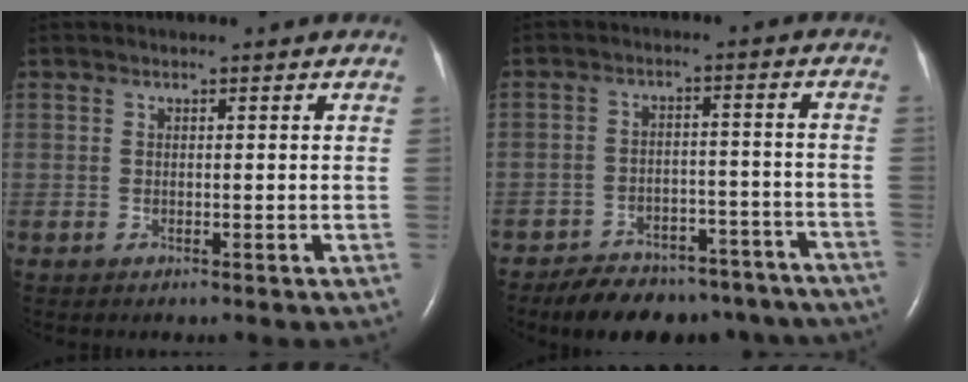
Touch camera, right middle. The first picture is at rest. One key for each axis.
{"total": 18.6, "fx": -16.0, "fy": 7.3, "fz": 6.1, "tx": -0.082, "ty": 0.016, "tz": -0.201}